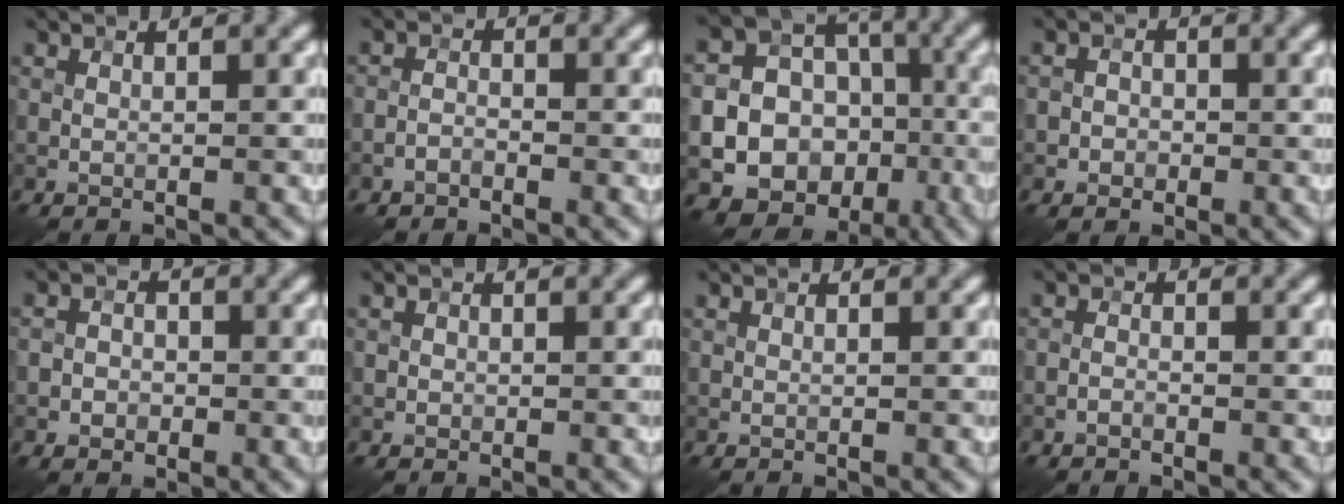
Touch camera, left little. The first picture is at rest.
{"total": 1.2, "force": [-0.9, 0.7, 0.3], "torque": [-0.002, 0.005, -0.021]}
{"total": 22.1, "force": [-7.4, 20.2, 5.3], "torque": [-0.117, -0.041, -0.129]}
{"total": 1.7, "force": [-0.6, 1.6, 0.4], "torque": [0.010, 0.001, -0.017]}
{"total": 1.9, "force": [-0.7, 1.6, 0.7], "torque": [0.001, 0.002, -0.018]}
{"total": 0.5, "force": [-0.1, 0.5, 0.0], "torque": [0.005, -0.003, -0.003]}
{"total": 0.0}
{"total": 0.9, "force": [-0.7, 0.5, 0.3], "torque": [-0.004, 0.002, -0.017]}